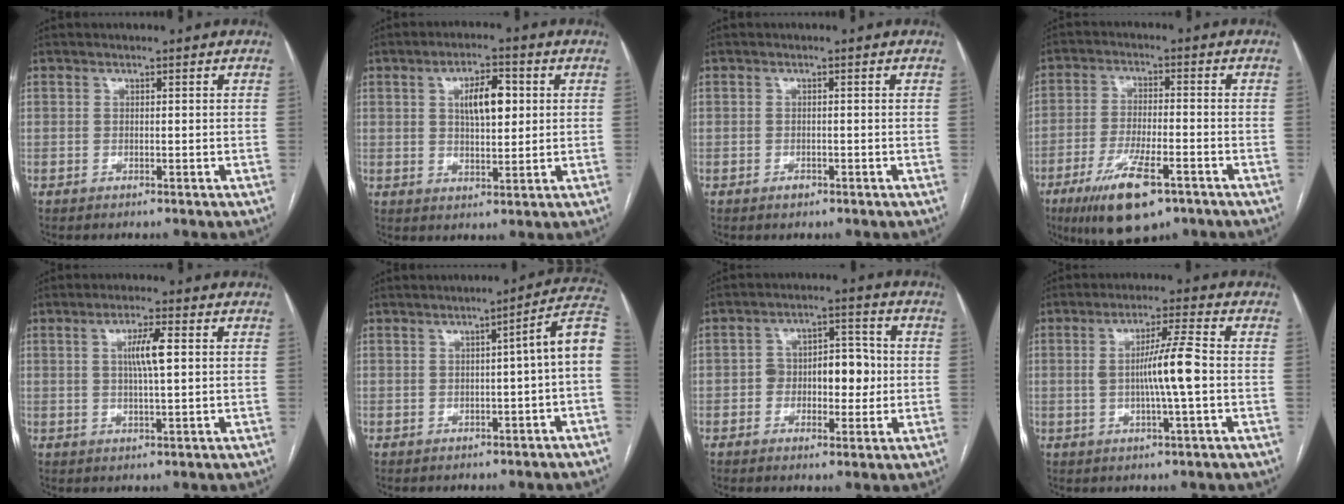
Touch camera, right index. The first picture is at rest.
{"total": 6.8, "force": [1.8, 2.6, 6.1], "torque": [-0.103, 0.009, 0.033]}
{"total": 1.0, "force": [-0.7, 0.6, 0.4], "torque": [-0.004, 0.002, -0.007]}
{"total": 11.9, "force": [-7.0, 3.1, 9.1], "torque": [-0.170, -0.020, -0.113]}
{"total": 5.0, "force": [1.0, 0.4, 4.9], "torque": [-0.090, 0.002, 0.018]}
{"total": 7.1, "force": [-0.6, 0.0, 7.1], "torque": [-0.078, 0.022, -0.015]}
{"total": 7.8, "force": [-0.6, 4.4, 6.5], "torque": [-0.089, 0.029, -0.005]}
{"total": 7.2, "force": [-0.5, -0.4, 7.2], "torque": [-0.128, 0.004, -0.009]}